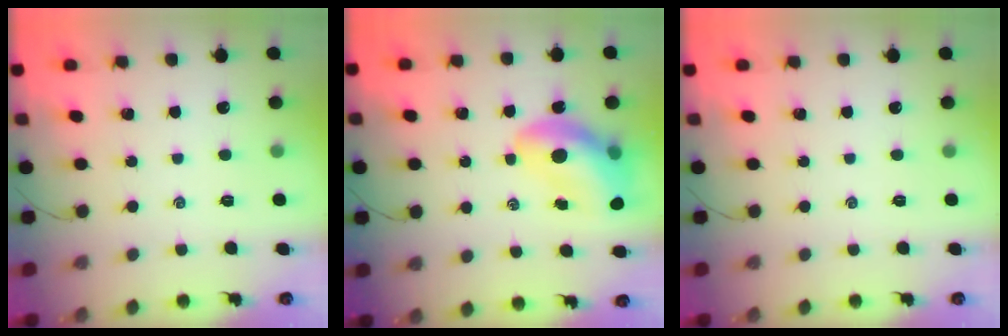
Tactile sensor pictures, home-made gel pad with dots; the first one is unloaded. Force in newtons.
{"total": 12.7, "press": 12.1, "slide": 3.8}
{"total": 0.0}